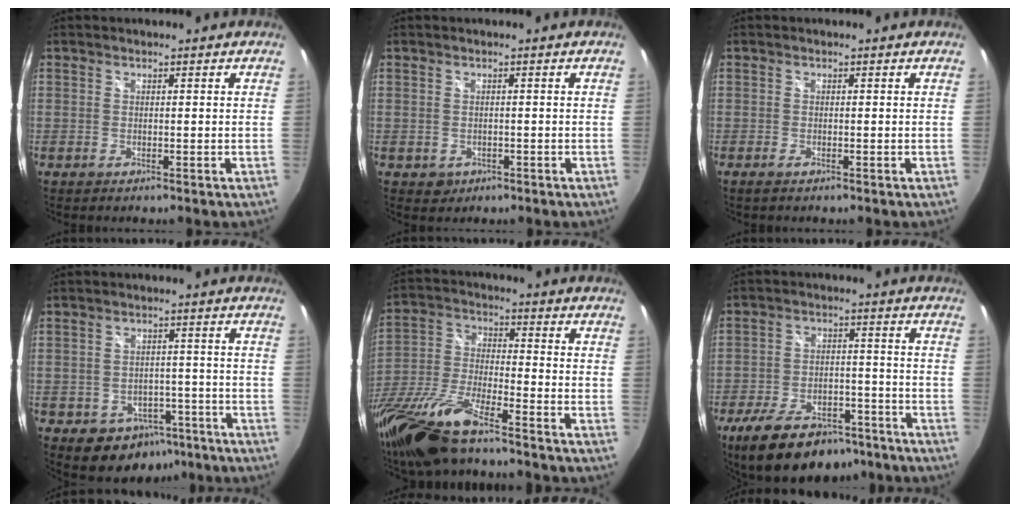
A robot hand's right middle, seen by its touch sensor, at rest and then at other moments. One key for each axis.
{"total": 2.1, "fx": -0.7, "fy": 1.9, "fz": 0.8, "tx": -0.016, "ty": -0.004, "tz": -0.006}
{"total": 1.0, "fx": -0.6, "fy": 0.1, "fz": 0.7, "tx": -0.014, "ty": -0.003, "tz": -0.014}
{"total": 9.1, "fx": -5.1, "fy": 6.8, "fz": 3.2, "tx": -0.065, "ty": 0.019, "tz": -0.047}
{"total": 17.9, "fx": -13.8, "fy": 2.8, "fz": 10.9, "tx": -0.237, "ty": -0.044, "tz": -0.266}
{"total": 17.9, "fx": -12.9, "fy": 8.5, "fz": 9.1, "tx": -0.190, "ty": -0.008, "tz": -0.190}